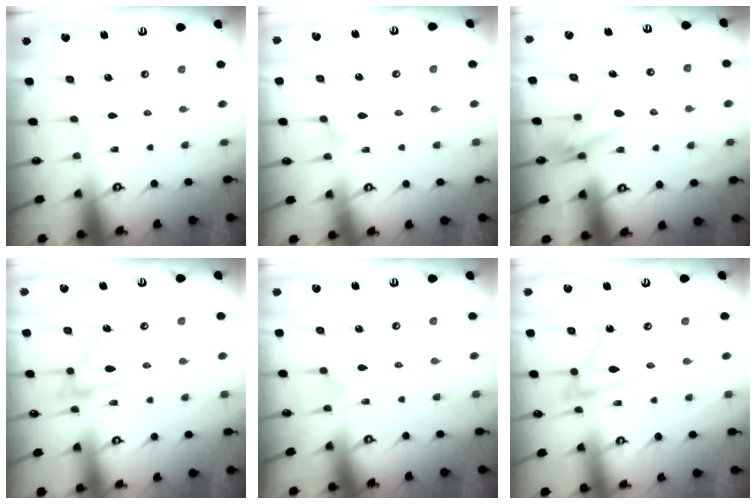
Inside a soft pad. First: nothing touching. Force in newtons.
{"total": 8.5, "press": 8.5, "slide": 0.5}
{"total": 7.9, "press": 7.8, "slide": 1.0}
{"total": 12.7, "press": 12.7, "slide": 1.1}
{"total": 6.4, "press": 6.4, "slide": 0.5}
{"total": 10.8, "press": 10.7, "slide": 0.9}